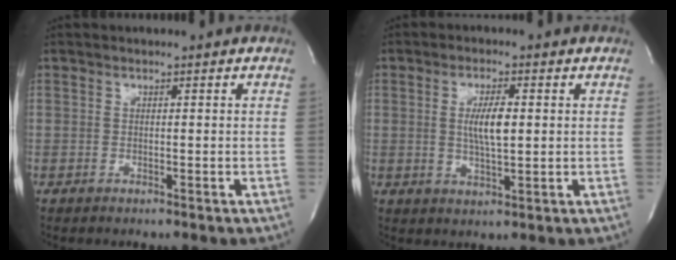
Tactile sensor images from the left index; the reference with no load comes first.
{"total": 5.0, "force": [0.5, 1.1, 4.9], "torque": [-0.093, -0.003, 0.008]}